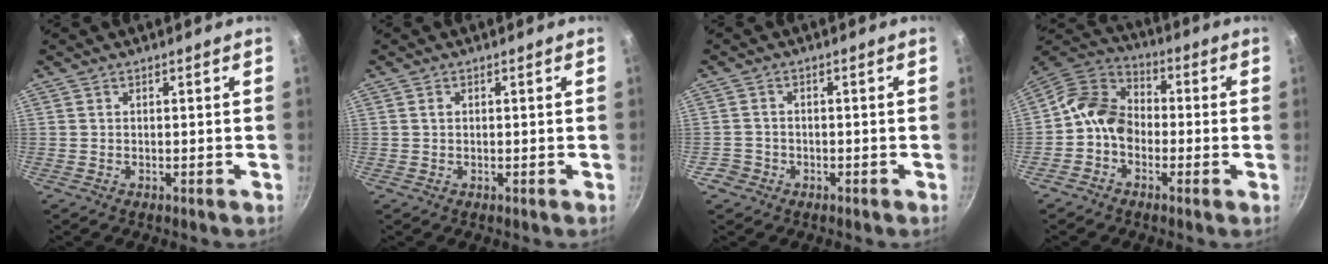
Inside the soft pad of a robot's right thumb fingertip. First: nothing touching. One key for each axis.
{"total": 0.8, "fx": 0.2, "fy": 0.6, "fz": 0.5, "tx": -0.008, "ty": 0.003, "tz": 0.004}
{"total": 2.7, "fx": -1.4, "fy": 2.3, "fz": 0.4, "tx": 0.001, "ty": 0.023, "tz": -0.021}
{"total": 9.5, "fx": -2.0, "fy": 7.4, "fz": 5.7, "tx": -0.076, "ty": 0.039, "tz": -0.064}